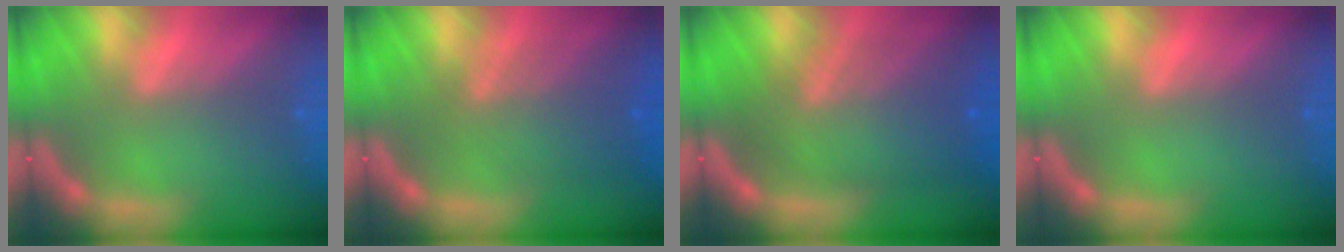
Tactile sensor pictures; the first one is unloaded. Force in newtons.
{"total": 5.5}
{"total": 8.6}
{"total": 0.0}